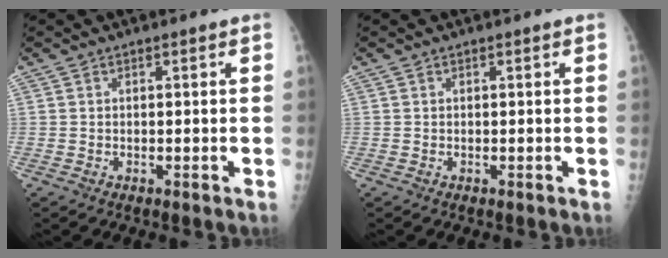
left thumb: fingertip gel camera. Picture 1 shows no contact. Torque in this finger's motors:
{"motor_torque": [-0.02, 0.02, 0.00, 0.00, 0.00]}